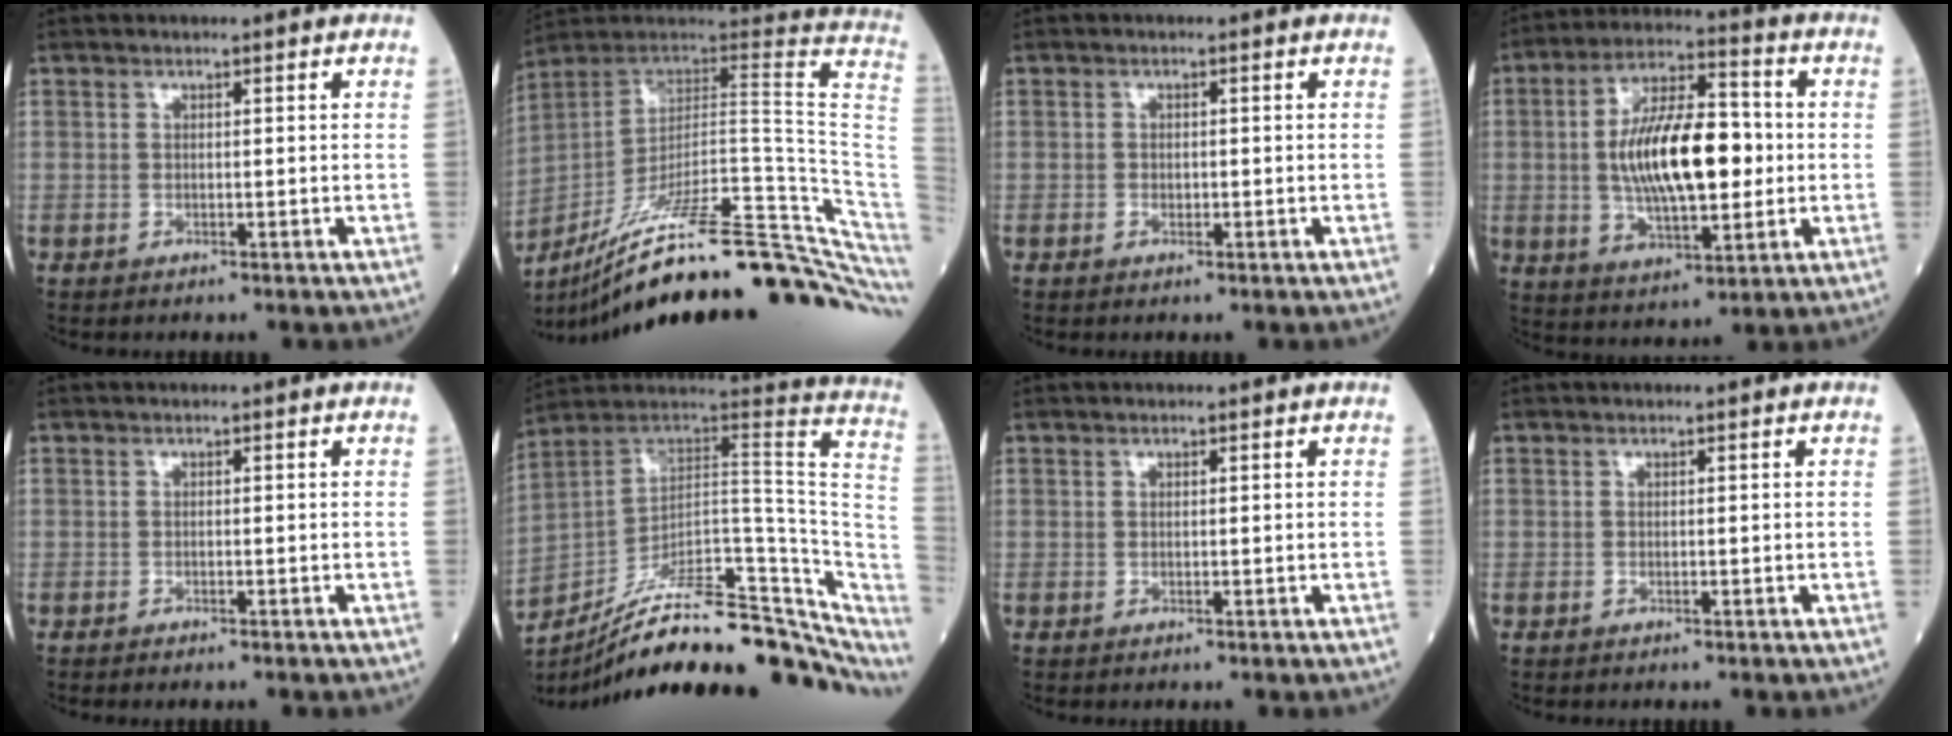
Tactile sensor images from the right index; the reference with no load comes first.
{"total": 32.6, "force": [-24.4, 2.3, 21.5], "torque": [-0.197, 0.001, -0.348]}
{"total": 0.7, "force": [-0.2, 0.5, 0.5], "torque": [-0.011, 0.001, 0.000]}
{"total": 15.5, "force": [0.1, 5.6, 14.4], "torque": [-0.267, 0.013, 0.007]}
{"total": 0.7, "force": [-0.6, -0.1, 0.4], "torque": [-0.003, 0.001, -0.007]}
{"total": 26.5, "force": [-17.9, 8.4, 17.7], "torque": [-0.193, 0.044, -0.261]}
{"total": 0.0}
{"total": 0.0}